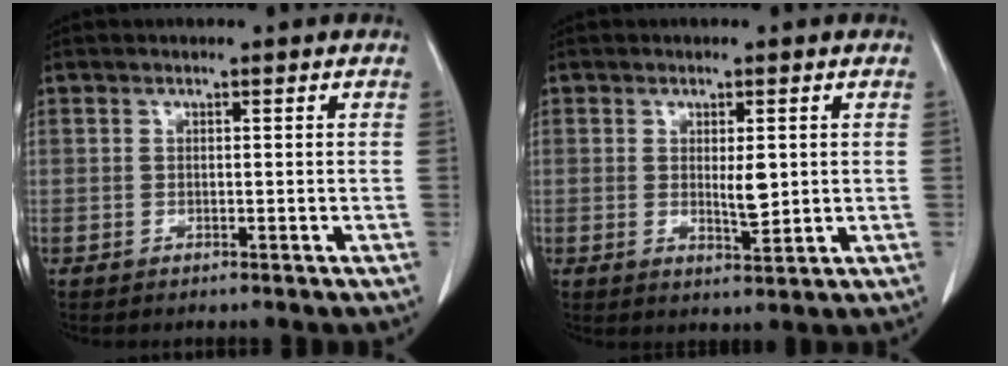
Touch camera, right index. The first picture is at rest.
{"total": 3.5, "force": [0.5, 1.0, 3.3], "torque": [-0.056, -0.008, 0.011]}